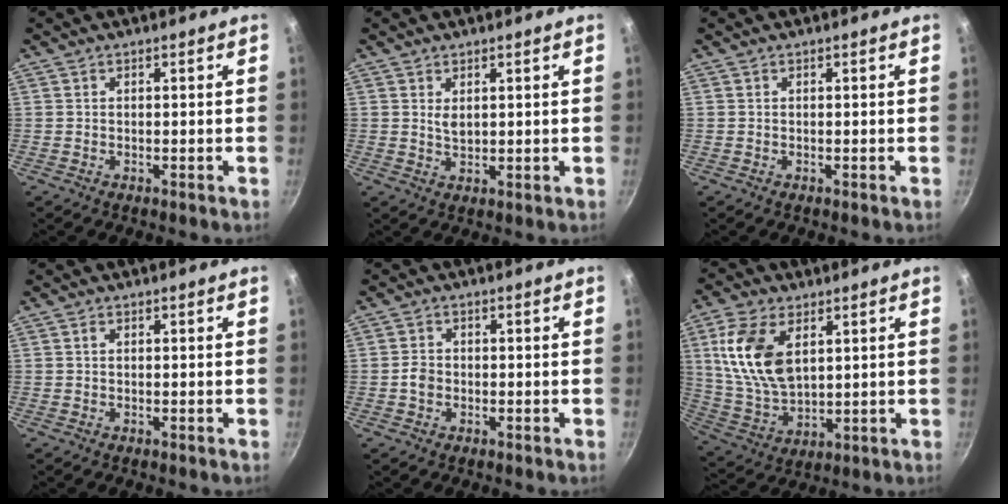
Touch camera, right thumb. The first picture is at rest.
{"total": 2.4, "force": [1.1, 1.2, 1.8], "torque": [-0.030, -0.008, 0.021]}
{"total": 0.0}
{"total": 0.7, "force": [0.2, 0.5, 0.5], "torque": [-0.009, 0.003, 0.003]}
{"total": 2.5, "force": [-0.7, 2.0, 1.3], "torque": [-0.016, 0.012, -0.013]}
{"total": 15.1, "force": [4.7, 8.7, 11.4], "torque": [-0.209, -0.017, 0.103]}